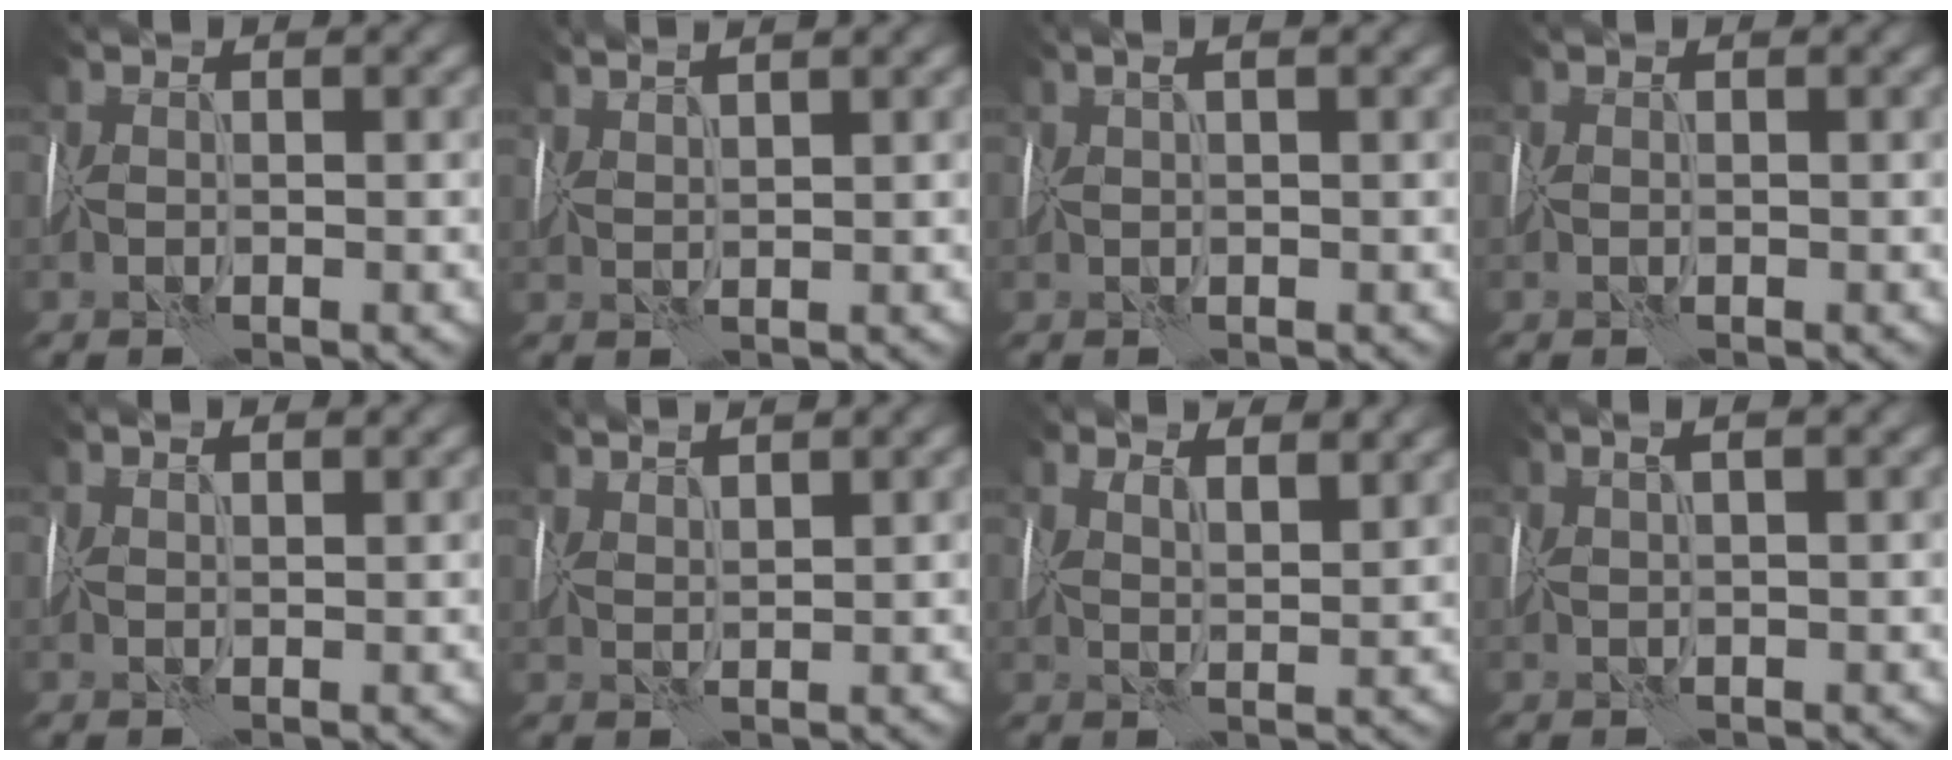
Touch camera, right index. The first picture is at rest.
{"total": 3.3, "force": [2.8, 0.4, 1.8], "torque": [-0.027, 0.019, 0.028]}
{"total": 2.0, "force": [1.2, 0.1, 1.6], "torque": [-0.022, 0.014, 0.016]}
{"total": 0.0}
{"total": 2.2, "force": [1.8, 0.4, 1.1], "torque": [-0.016, 0.014, 0.019]}
{"total": 3.5, "force": [3.2, 0.3, 1.5], "torque": [-0.027, 0.020, 0.035]}
{"total": 5.6, "force": [4.0, 1.8, 3.4], "torque": [-0.056, 0.035, 0.041]}
{"total": 3.4, "force": [2.0, 0.9, 2.5], "torque": [-0.027, 0.028, 0.020]}